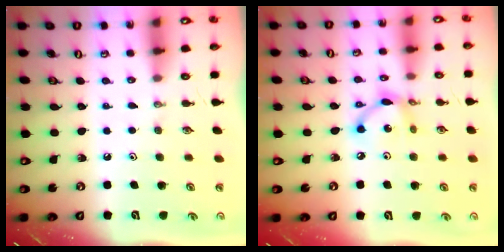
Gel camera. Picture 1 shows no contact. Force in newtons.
{"total": 8.8, "press": 8.8, "slide": 0.8}